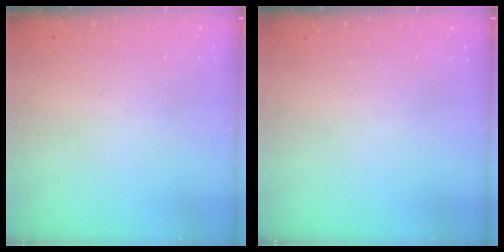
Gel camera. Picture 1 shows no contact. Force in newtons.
{"total": 0.0}